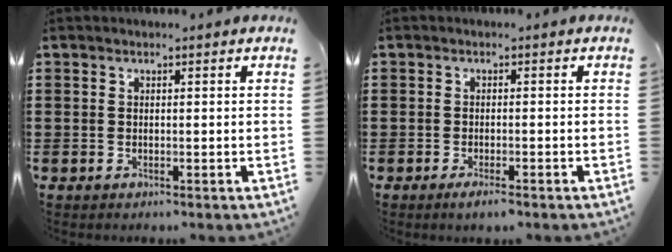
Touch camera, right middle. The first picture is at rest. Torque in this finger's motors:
{"motor_torque": [2.14, 0.00, 0.51, 0.17]}